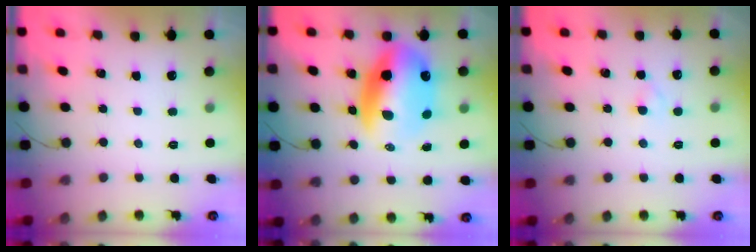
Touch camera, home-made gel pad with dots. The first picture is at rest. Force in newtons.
{"total": 17.0, "press": 16.4, "slide": 4.3}
{"total": 2.1, "press": 1.9, "slide": 0.9}